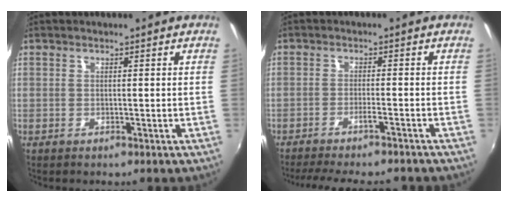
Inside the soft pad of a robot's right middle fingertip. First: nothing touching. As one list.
[{"total": 11.8, "force": [-10.7, 1.0, 4.9], "torque": [-0.105, -0.008, -0.154]}]